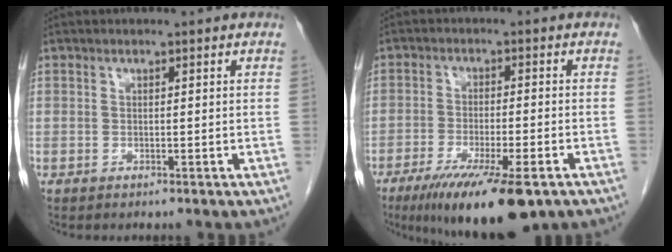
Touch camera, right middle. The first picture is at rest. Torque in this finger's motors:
{"motor_torque": [1.41, -0.73, 0.30, 0.13]}